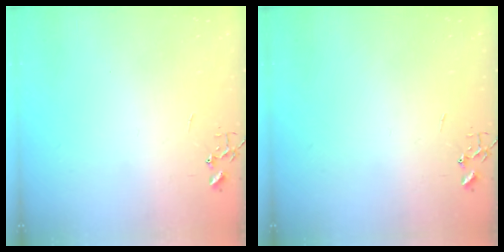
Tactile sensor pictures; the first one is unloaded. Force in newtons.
{"total": 0.0}